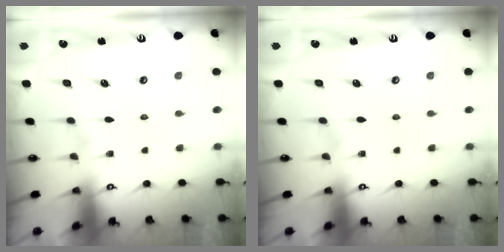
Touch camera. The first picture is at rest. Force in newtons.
{"total": 0.0}